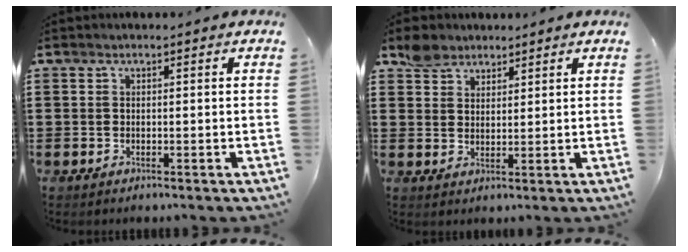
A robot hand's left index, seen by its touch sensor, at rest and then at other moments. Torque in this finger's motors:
{"motor_torque": [-1.08, 1.06, -0.37, -0.21]}